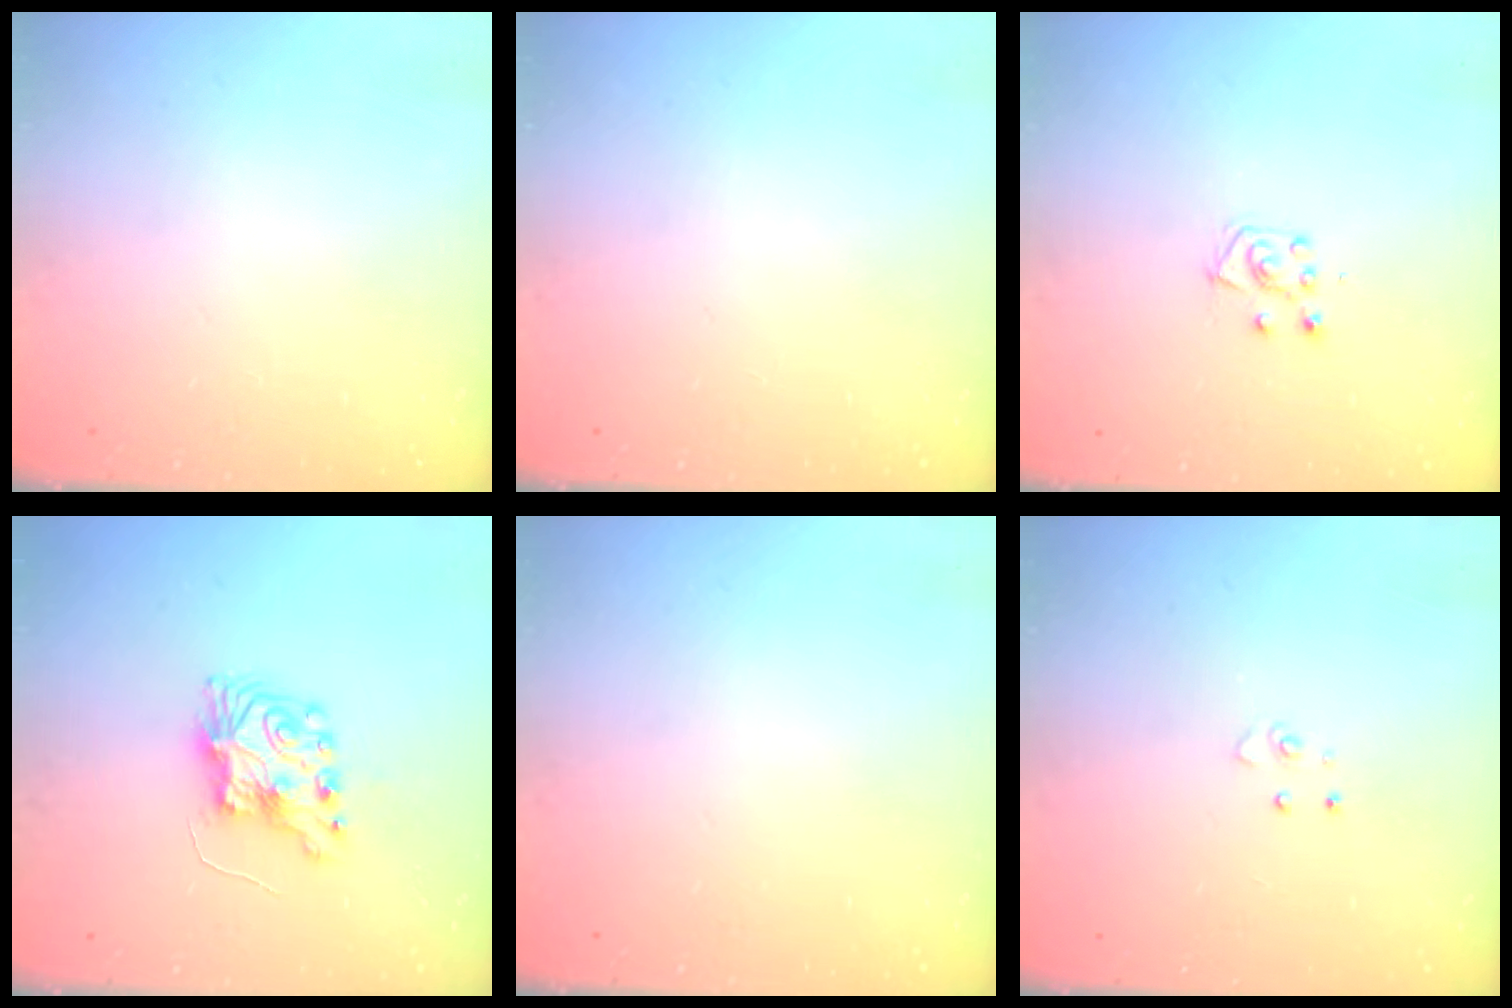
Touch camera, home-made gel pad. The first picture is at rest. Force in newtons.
{"total": 0.0}
{"total": 6.3, "press": 6.3, "slide": 0.3}
{"total": 8.4, "press": 8.4, "slide": 0.2}
{"total": 0.0}
{"total": 3.4, "press": 3.4, "slide": 0.3}